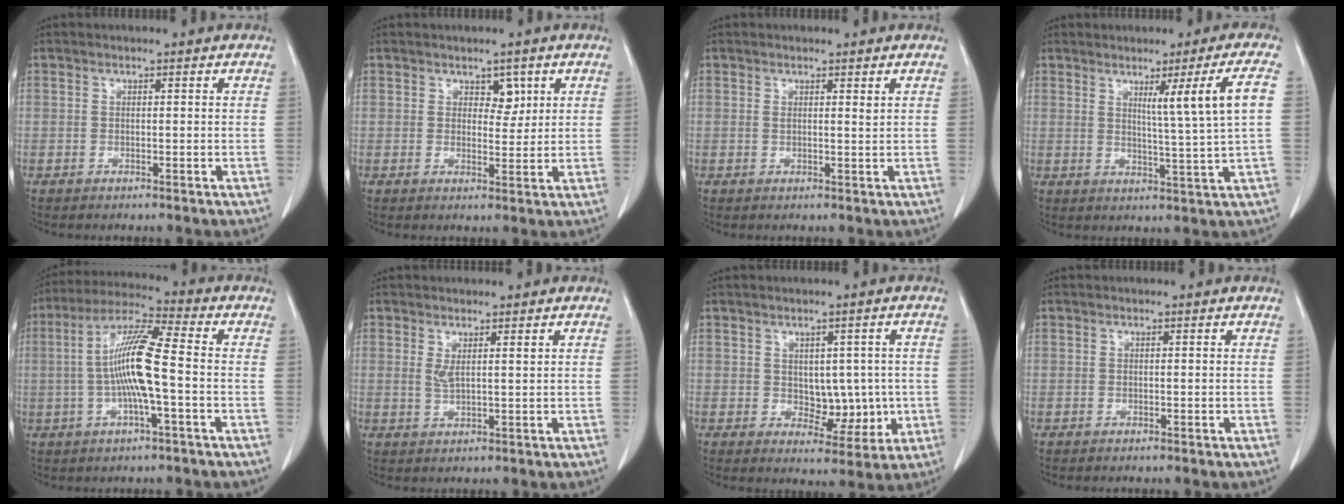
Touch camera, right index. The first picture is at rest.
{"total": 2.8, "force": [1.4, 1.7, 1.7], "torque": [-0.015, 0.000, 0.022]}
{"total": 1.0, "force": [0.6, 0.1, 0.8], "torque": [-0.017, -0.005, 0.010]}
{"total": 8.1, "force": [2.2, -2.3, 7.4], "torque": [-0.113, -0.015, 0.044]}
{"total": 11.0, "force": [-1.0, 0.7, 10.9], "torque": [-0.214, 0.012, -0.026]}
{"total": 2.2, "force": [1.1, 0.2, 1.9], "torque": [-0.042, -0.003, 0.025]}
{"total": 5.8, "force": [-0.1, 3.7, 4.5], "torque": [-0.049, 0.003, 0.013]}
{"total": 0.0}